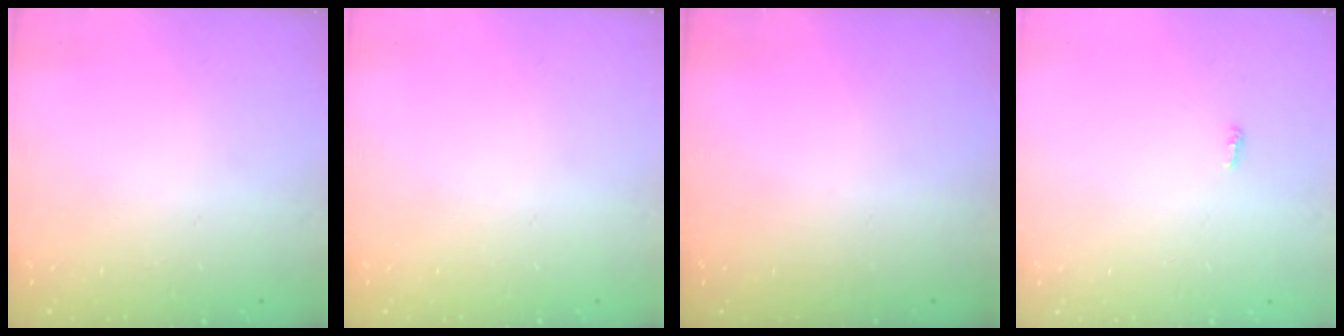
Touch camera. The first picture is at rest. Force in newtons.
{"total": 0.0}
{"total": 0.0}
{"total": 3.4, "press": 3.3, "slide": 0.6}